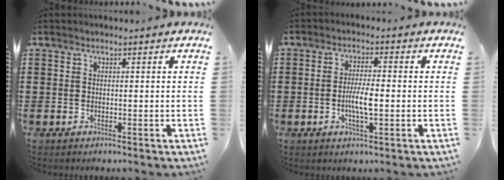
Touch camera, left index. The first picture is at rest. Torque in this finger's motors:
{"motor_torque": [0.52, 0.41, 0.20, 0.07]}